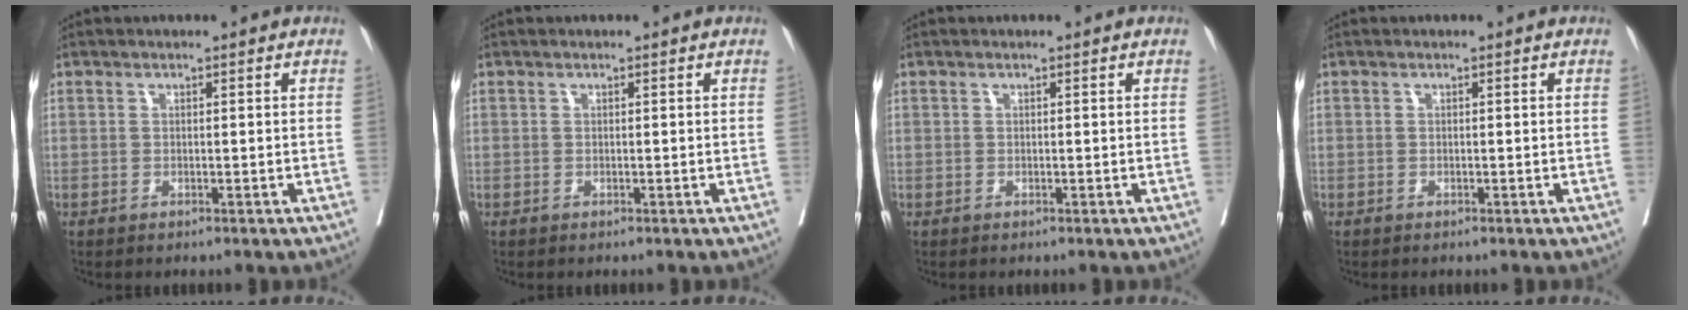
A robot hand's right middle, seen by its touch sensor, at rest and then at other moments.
{"total": 0.0}
{"total": 0.0}
{"total": 0.0}